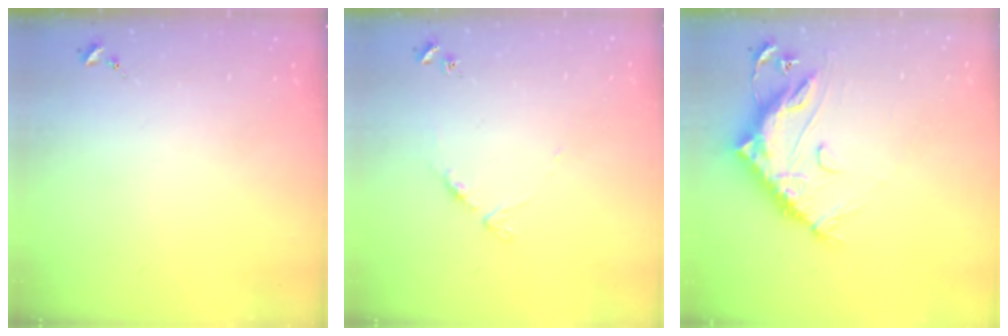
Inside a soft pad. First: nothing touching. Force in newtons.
{"total": 5.5, "press": 5.5, "slide": 0.4}
{"total": 15.2, "press": 15.2, "slide": 1.0}